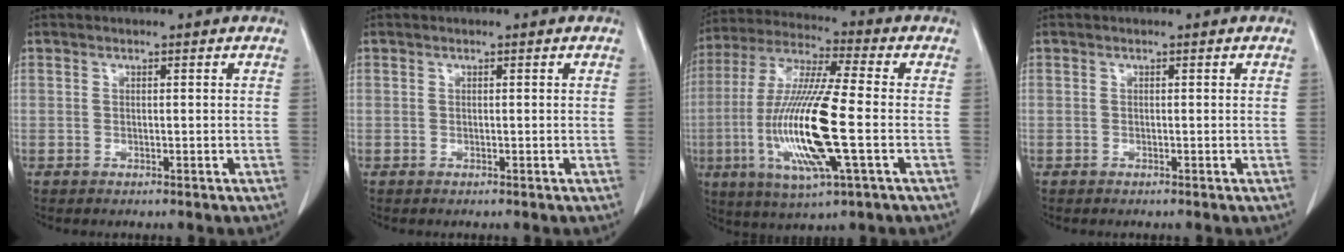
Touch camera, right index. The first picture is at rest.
{"total": 0.0}
{"total": 17.3, "force": [-3.5, 1.3, 16.9], "torque": [-0.357, -0.015, -0.063]}
{"total": 0.0}